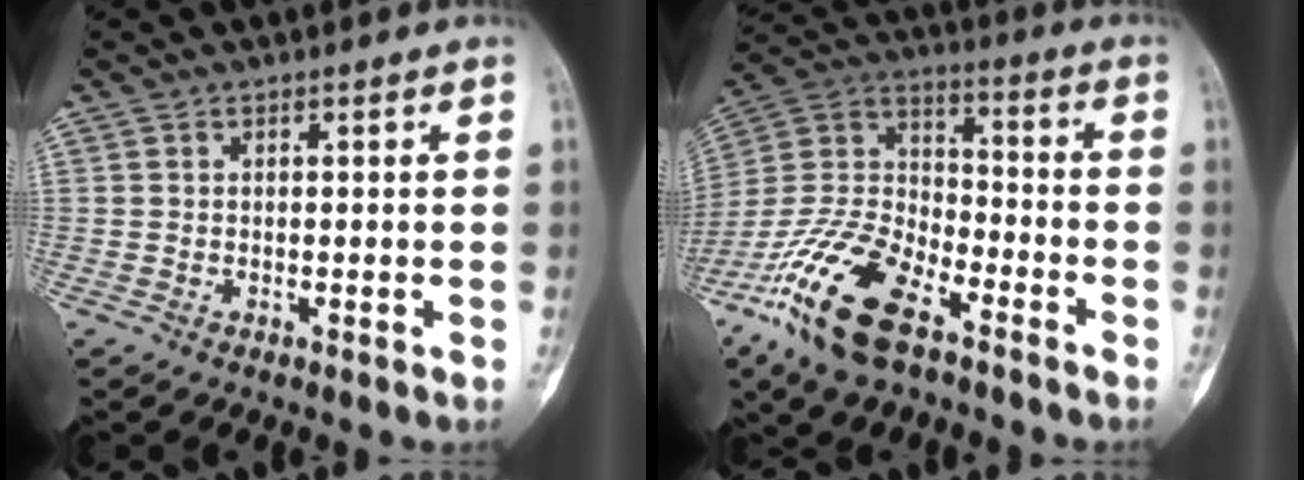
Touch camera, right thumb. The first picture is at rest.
{"total": 19.1, "force": [-11.5, 8.3, 12.8], "torque": [-0.255, 0.052, -0.222]}